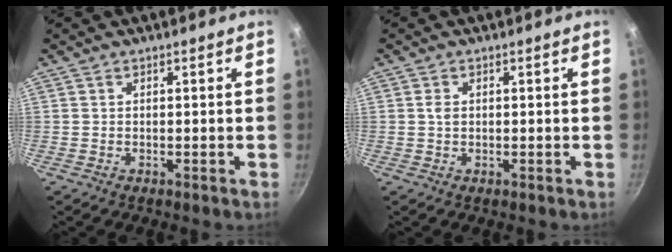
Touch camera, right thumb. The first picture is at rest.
{"total": 1.5, "force": [0.2, 1.0, 1.0], "torque": [-0.018, 0.000, 0.002]}